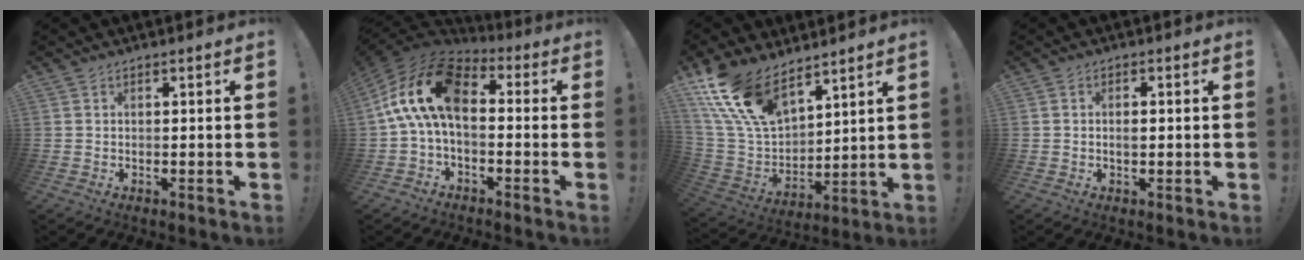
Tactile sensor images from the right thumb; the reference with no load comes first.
{"total": 16.8, "force": [2.2, 8.7, 14.2], "torque": [-0.271, 0.010, 0.045]}
{"total": 17.8, "force": [12.2, 9.2, 9.2], "torque": [-0.196, -0.073, 0.234]}
{"total": 1.4, "force": [-0.1, 0.9, 1.1], "torque": [-0.017, 0.003, -0.004]}